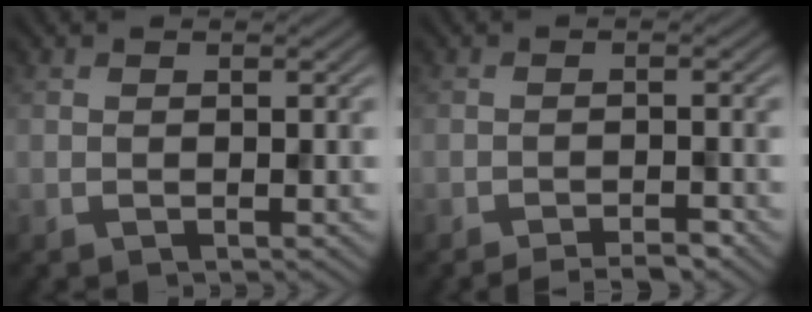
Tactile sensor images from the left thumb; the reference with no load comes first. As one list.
[{"total": 3.0, "force": [-2.6, 0.2, 1.5], "torque": [-0.019, 0.005, -0.040]}]